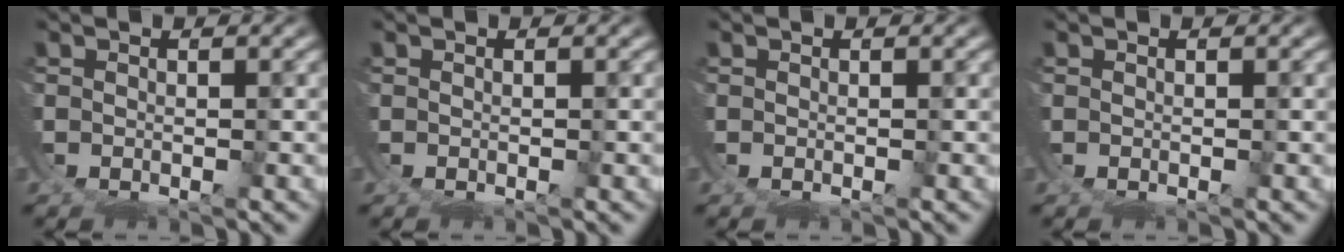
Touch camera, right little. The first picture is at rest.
{"total": 0.0}
{"total": 0.0}
{"total": 0.0}